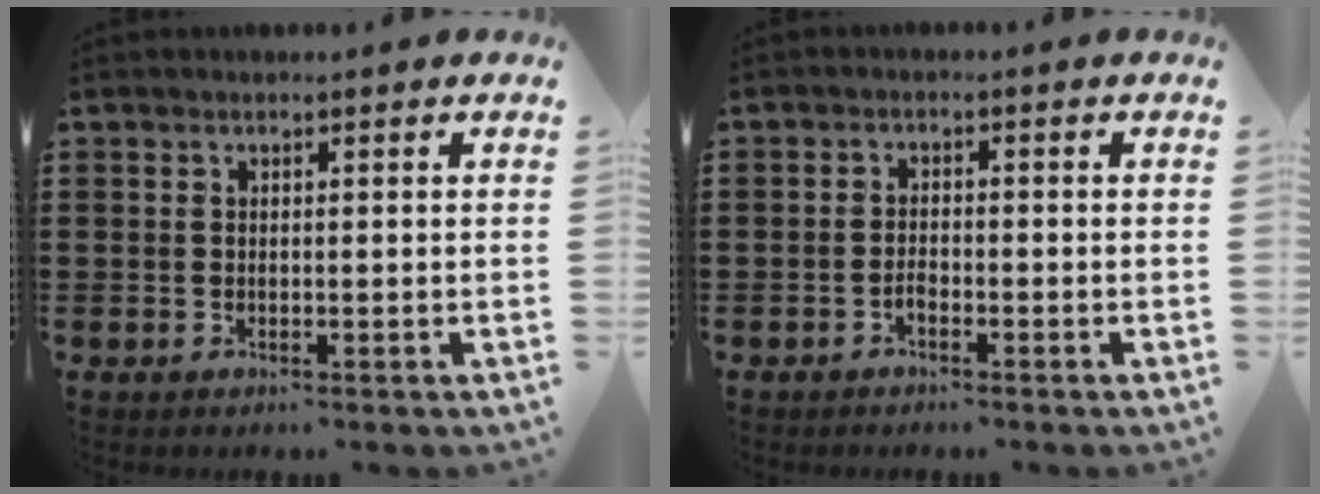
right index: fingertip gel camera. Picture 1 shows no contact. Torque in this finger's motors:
{"motor_torque": [1.82, 0.32, 0.02, -0.05]}